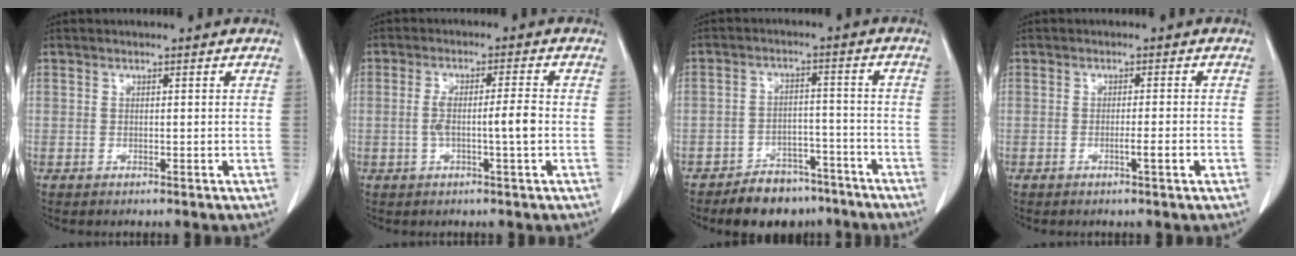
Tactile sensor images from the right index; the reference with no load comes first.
{"total": 5.0, "force": [-0.9, -0.1, 4.9], "torque": [-0.096, 0.008, -0.012]}
{"total": 8.6, "force": [-7.0, 4.5, 2.3], "torque": [-0.019, 0.017, -0.106]}
{"total": 2.2, "force": [-0.9, -0.3, 2.0], "torque": [-0.033, -0.003, -0.016]}